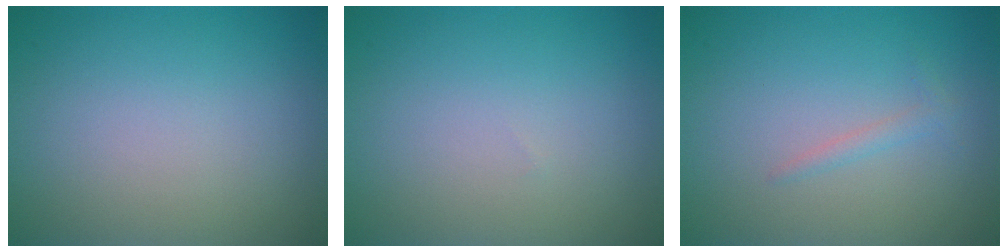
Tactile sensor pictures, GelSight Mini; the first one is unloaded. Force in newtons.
{"total": 0.0}
{"total": 1.0, "press": 1.0, "slide": 0.1}